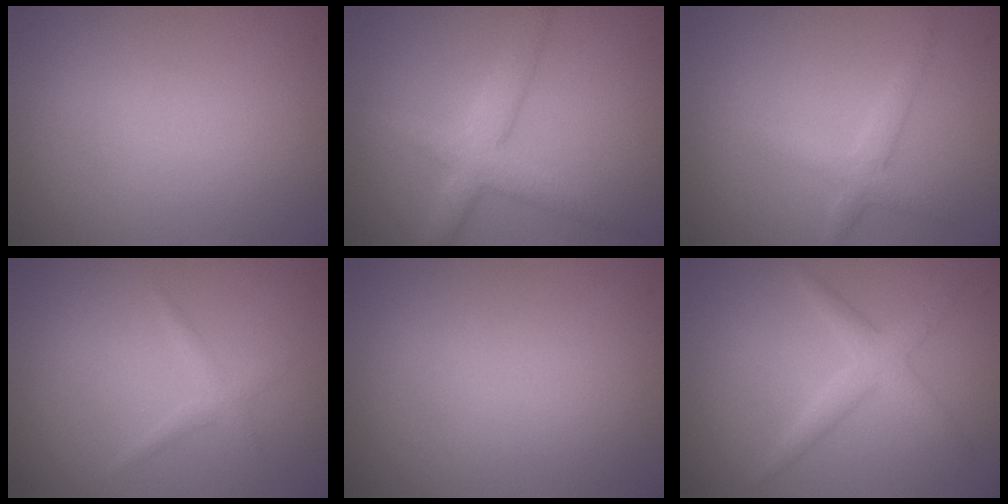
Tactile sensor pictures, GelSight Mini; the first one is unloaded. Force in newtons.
{"total": 4.3, "press": 4.3, "slide": 0.3}
{"total": 2.2, "press": 2.2, "slide": 0.1}
{"total": 1.2, "press": 1.2, "slide": 0.1}
{"total": 0.0}
{"total": 2.5, "press": 2.5, "slide": 0.1}